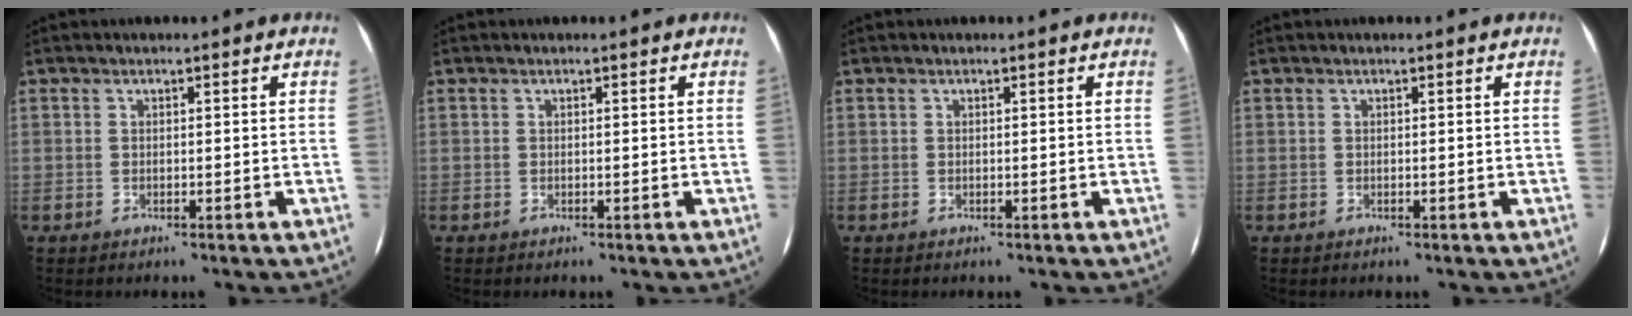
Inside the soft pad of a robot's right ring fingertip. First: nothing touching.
{"total": 0.0}
{"total": 0.0}
{"total": 0.0}